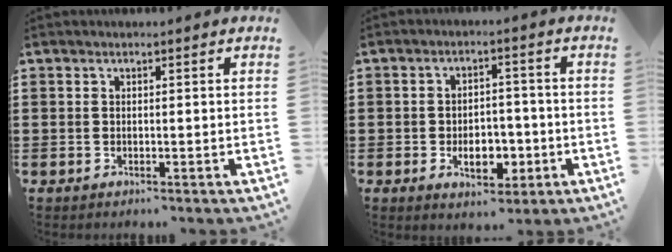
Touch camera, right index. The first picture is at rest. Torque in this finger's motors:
{"motor_torque": [0.24, -0.13, 0.43, 0.09]}